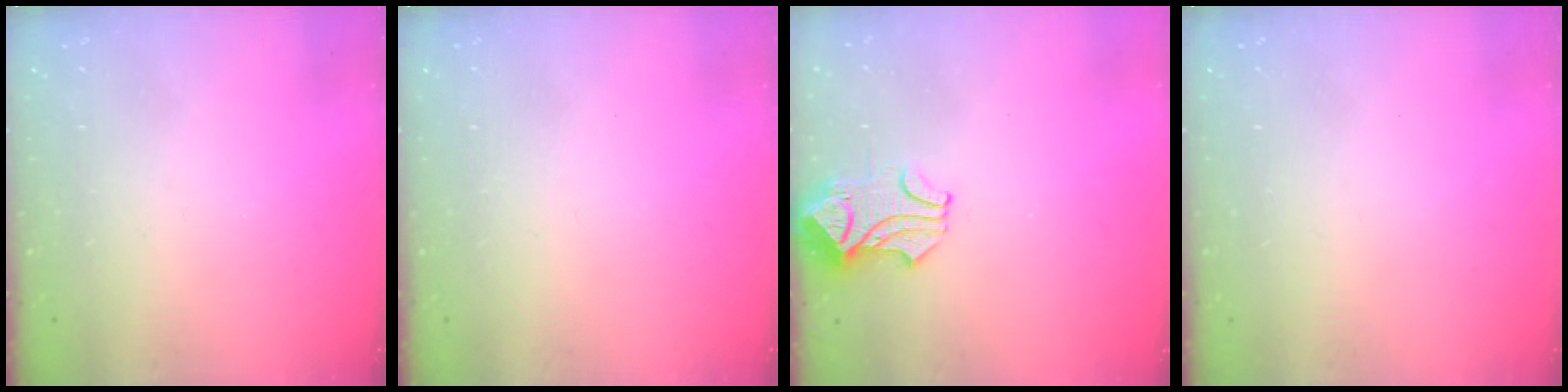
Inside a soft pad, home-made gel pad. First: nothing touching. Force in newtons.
{"total": 0.0}
{"total": 2.1, "press": 2.0, "slide": 0.6}
{"total": 0.0}